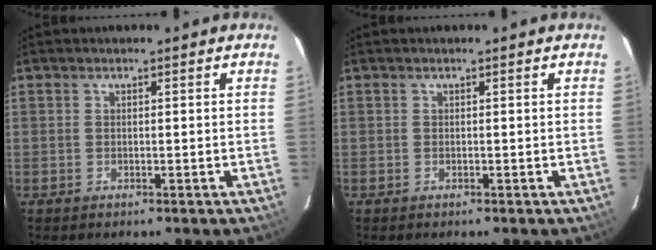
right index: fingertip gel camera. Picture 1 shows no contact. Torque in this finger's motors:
{"motor_torque": [-0.09, 0.06, -0.01, 0.01]}